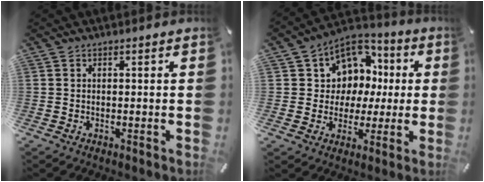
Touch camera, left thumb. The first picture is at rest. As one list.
[{"total": 10.1, "force": [2.1, 9.6, 2.3], "torque": [-0.045, -0.020, 0.047]}]